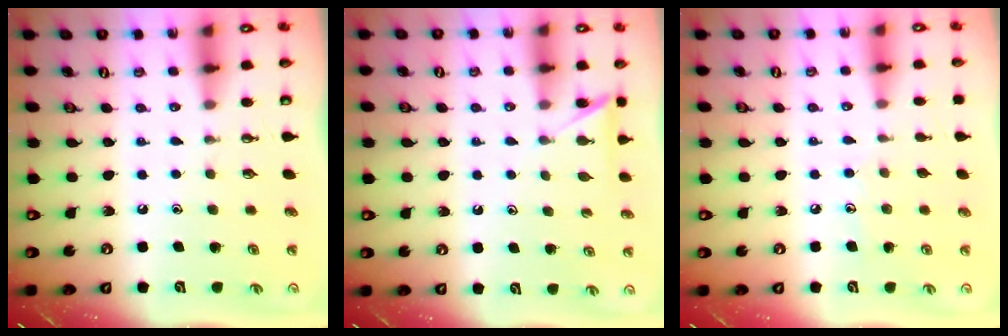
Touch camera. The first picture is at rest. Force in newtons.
{"total": 4.0, "press": 4.0, "slide": 0.5}
{"total": 5.4, "press": 5.4, "slide": 0.4}